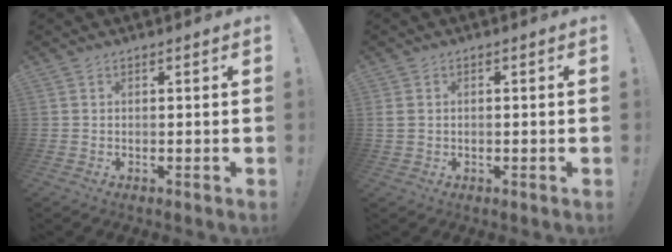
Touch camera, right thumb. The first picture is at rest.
{"total": 2.2, "force": [-0.3, 1.6, 1.5], "torque": [-0.040, 0.006, -0.005]}